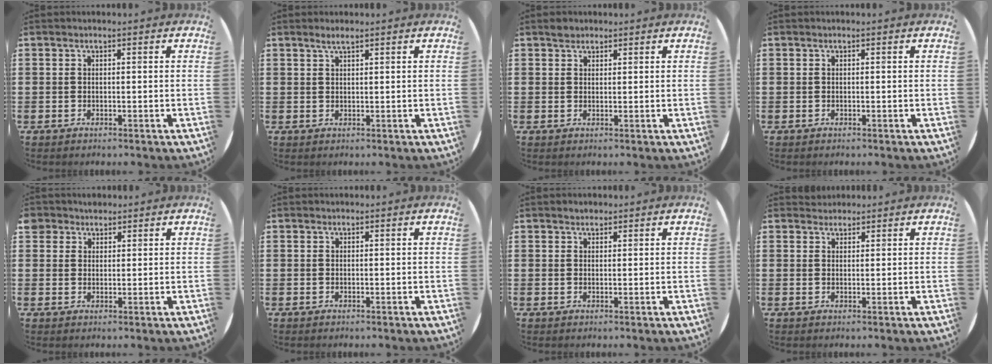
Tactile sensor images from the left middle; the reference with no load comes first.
{"total": 1.5, "force": [1.2, 0.0, 0.9], "torque": [-0.017, 0.002, 0.022]}
{"total": 1.3, "force": [1.2, 0.5, 0.0], "torque": [0.006, -0.002, 0.023]}
{"total": 0.0}
{"total": 2.5, "force": [2.0, 1.5, 0.0], "torque": [0.002, 0.004, 0.039]}
{"total": 0.0}
{"total": 1.0, "force": [0.9, 0.3, 0.0], "torque": [0.006, -0.002, 0.016]}
{"total": 1.5, "force": [1.4, 0.4, -0.2], "torque": [0.001, 0.003, 0.029]}